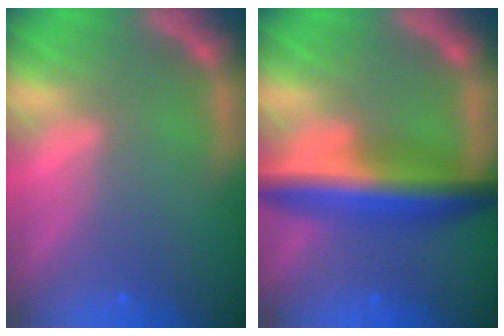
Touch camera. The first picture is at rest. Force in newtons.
{"total": 7.5}